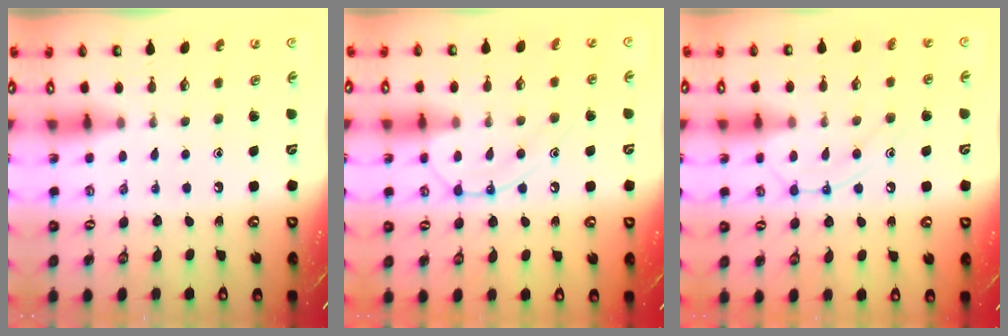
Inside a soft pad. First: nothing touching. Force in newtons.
{"total": 11.1, "press": 11.0, "slide": 1.1}
{"total": 11.5, "press": 11.4, "slide": 1.1}